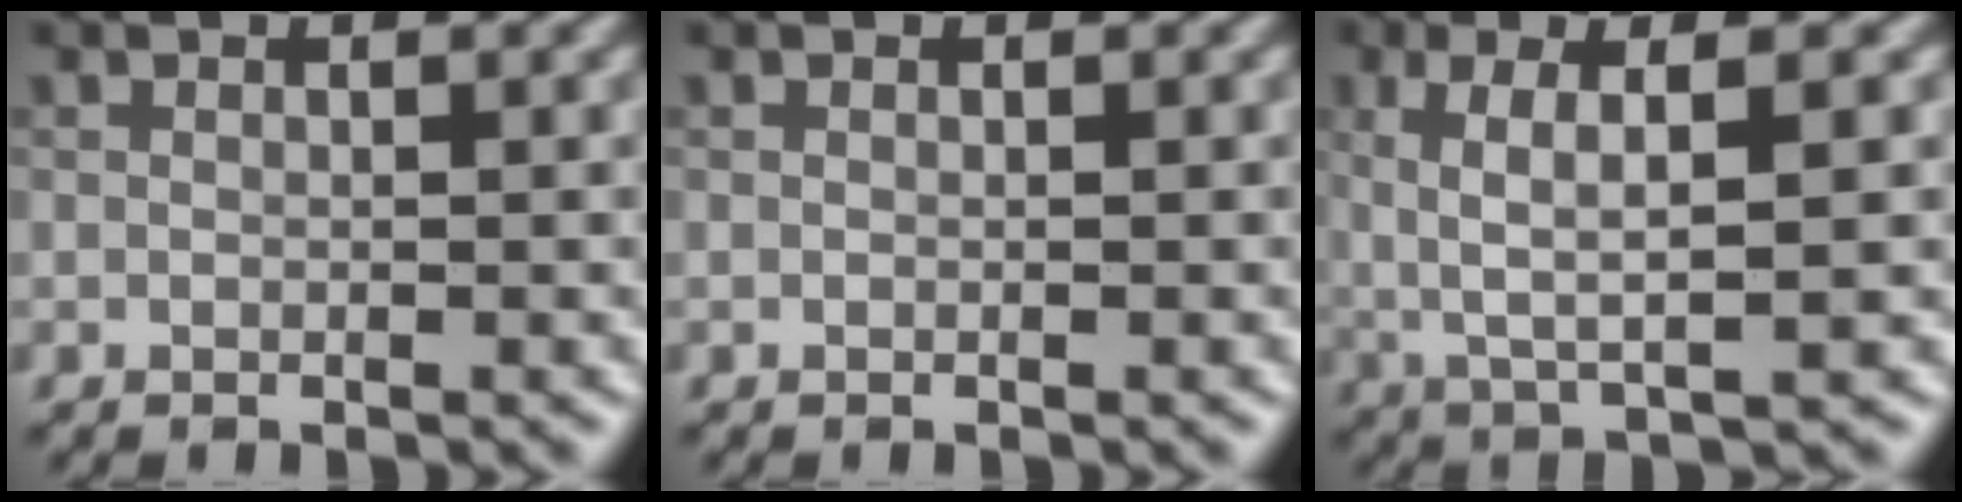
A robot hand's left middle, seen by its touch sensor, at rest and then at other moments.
{"total": 0.0}
{"total": 4.9, "force": [0.8, 1.1, 4.7], "torque": [-0.095, 0.008, 0.023]}